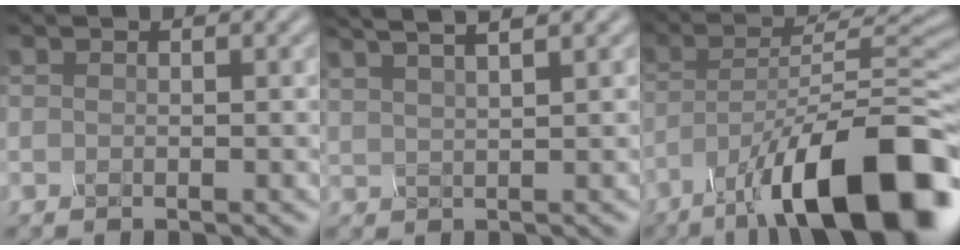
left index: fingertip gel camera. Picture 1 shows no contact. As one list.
[{"total": 4.4, "force": [4.0, 0.5, 1.9], "torque": [-0.024, 0.040, 0.042]}, {"total": 13.7, "force": [-8.6, 4.9, 9.4], "torque": [-0.167, 0.003, -0.131]}]